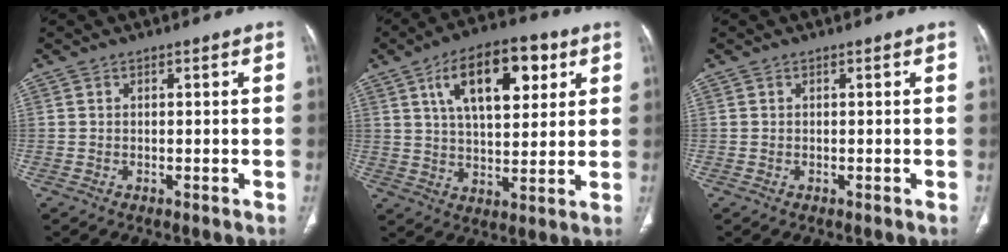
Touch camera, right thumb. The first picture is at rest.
{"total": 16.3, "force": [6.6, 7.9, 12.6], "torque": [-0.166, -0.011, 0.106]}
{"total": 0.0}